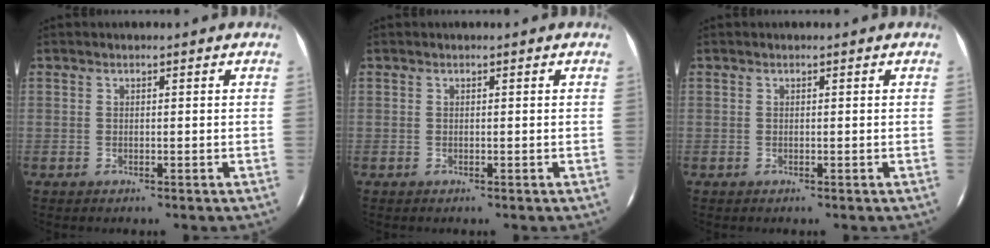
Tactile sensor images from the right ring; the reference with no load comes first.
{"total": 0.0}
{"total": 0.0}